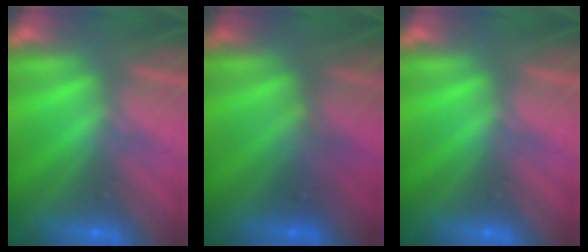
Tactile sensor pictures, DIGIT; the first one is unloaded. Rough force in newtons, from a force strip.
{"total": 3.6}
{"total": 0.0}